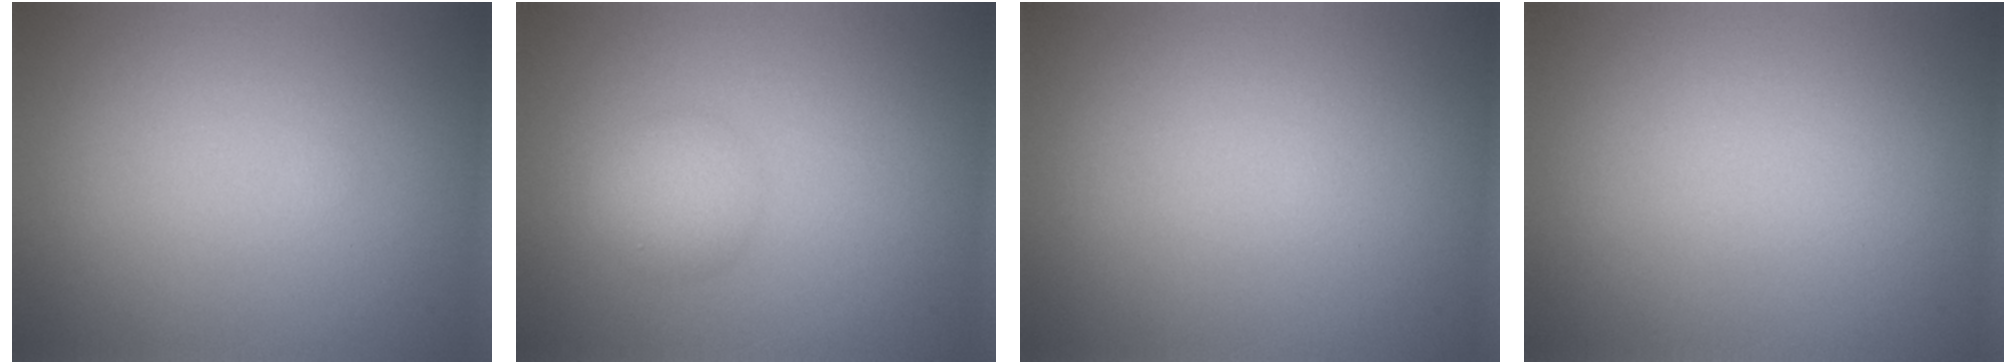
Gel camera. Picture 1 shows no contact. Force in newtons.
{"total": 2.4, "press": 2.4, "slide": 0.1}
{"total": 0.0}
{"total": 0.0}